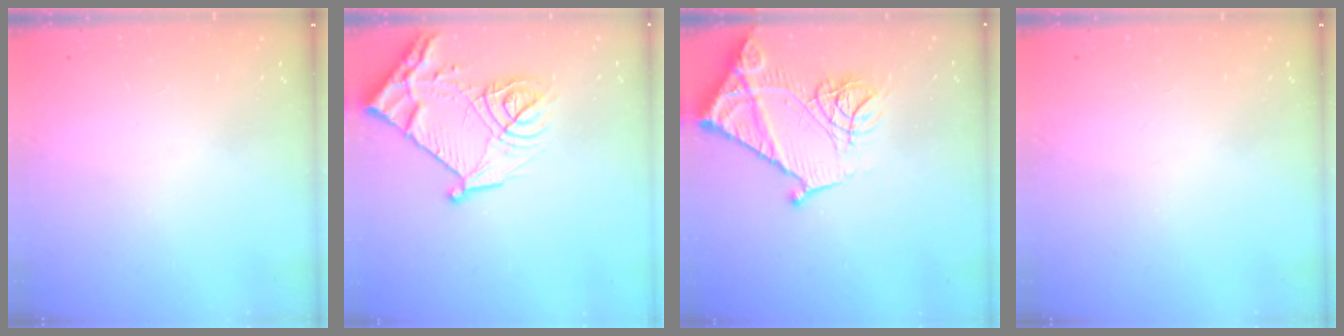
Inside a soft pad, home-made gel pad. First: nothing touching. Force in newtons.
{"total": 16.3, "press": 16.3, "slide": 1.8}
{"total": 19.3, "press": 19.2, "slide": 2.1}
{"total": 0.0}